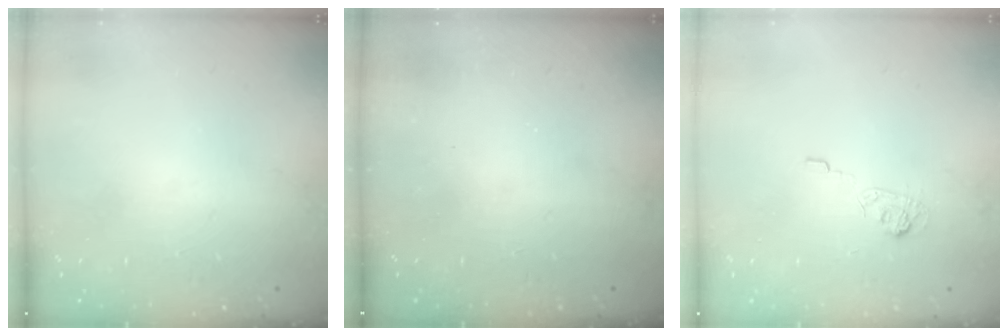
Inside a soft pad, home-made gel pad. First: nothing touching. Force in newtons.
{"total": 2.4, "press": 2.3, "slide": 0.8}
{"total": 3.1, "press": 2.6, "slide": 1.7}